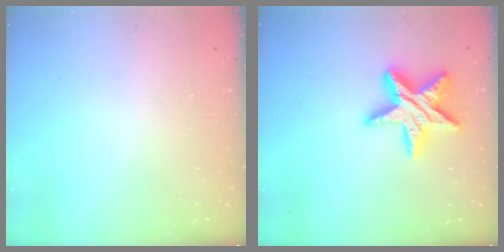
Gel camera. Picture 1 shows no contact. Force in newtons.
{"total": 17.4, "press": 17.3, "slide": 1.1}